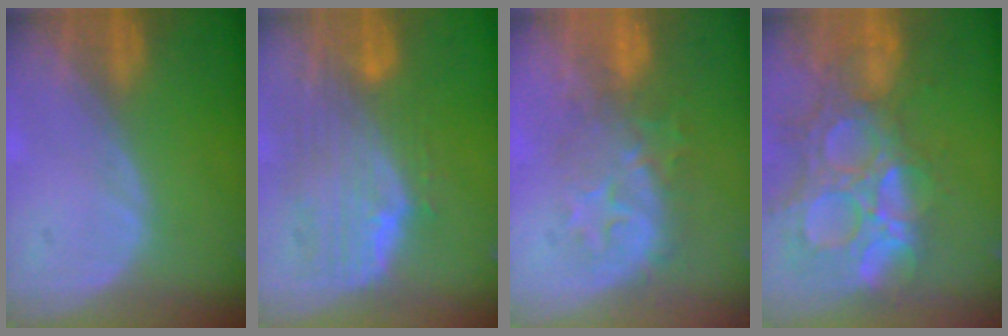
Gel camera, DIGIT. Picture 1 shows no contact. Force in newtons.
{"total": 9.9, "press": 8.8, "slide": 4.5}
{"total": 8.4, "press": 8.2, "slide": 1.4}
{"total": 14.9, "press": 12.3, "slide": 8.4}